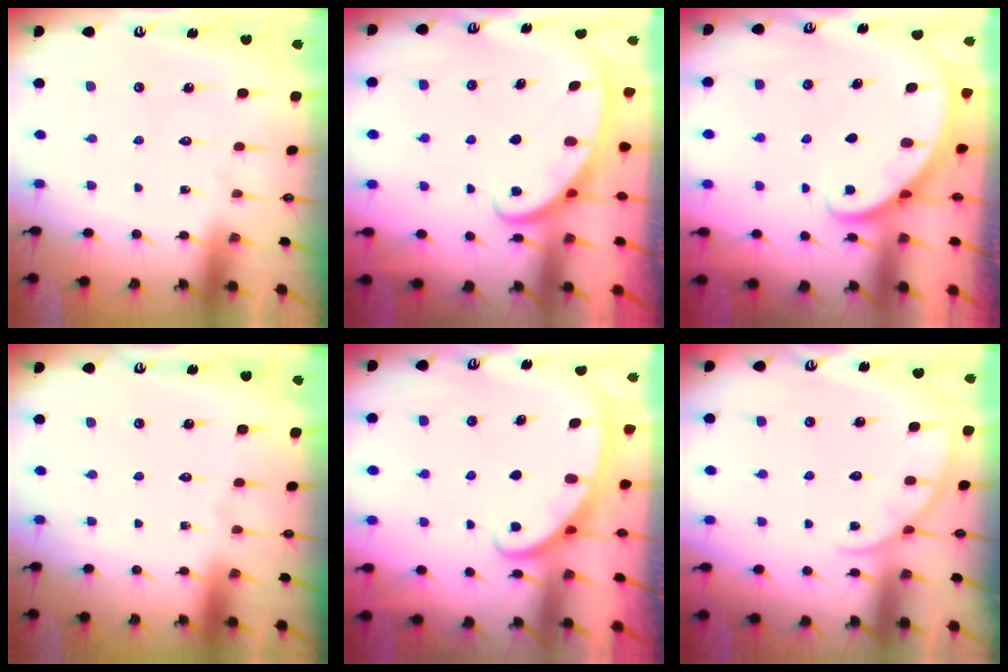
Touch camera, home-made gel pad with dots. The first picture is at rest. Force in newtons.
{"total": 2.7, "press": 2.7, "slide": 0.4}
{"total": 2.7, "press": 2.7, "slide": 0.2}
{"total": 0.0}
{"total": 2.7, "press": 2.7, "slide": 0.4}
{"total": 3.7, "press": 3.7, "slide": 0.4}